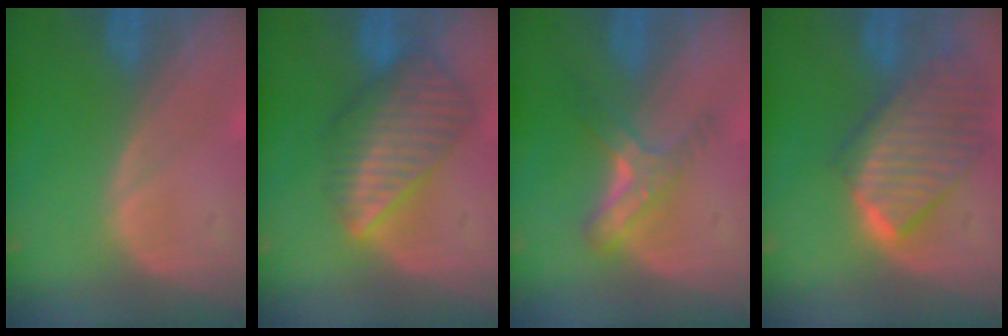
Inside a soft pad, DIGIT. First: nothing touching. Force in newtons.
{"total": 8.5, "press": 7.5, "slide": 3.9}
{"total": 5.5, "press": 4.9, "slide": 2.6}
{"total": 9.8, "press": 8.6, "slide": 4.8}